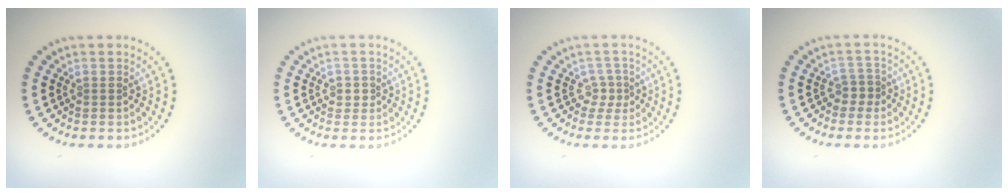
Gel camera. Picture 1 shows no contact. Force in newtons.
{"total": 1.1, "press": 1.0, "slide": 0.5}
{"total": 1.6, "press": 1.1, "slide": 1.2}
{"total": 1.7, "press": 1.3, "slide": 1.1}